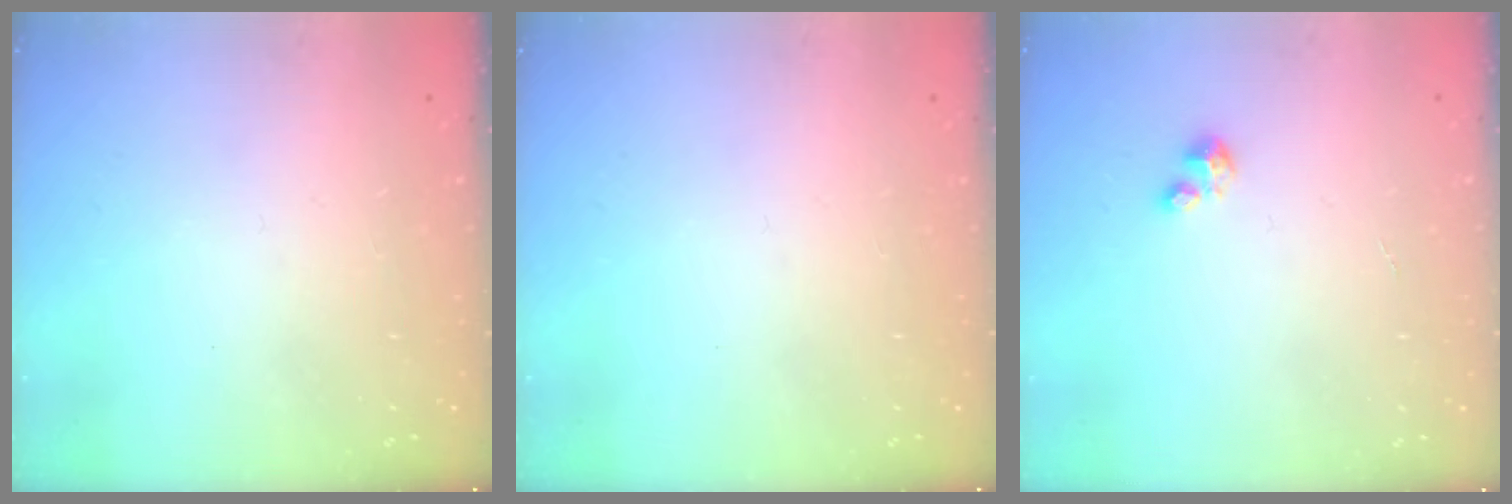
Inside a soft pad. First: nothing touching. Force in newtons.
{"total": 0.0}
{"total": 2.0, "press": 2.0, "slide": 0.2}